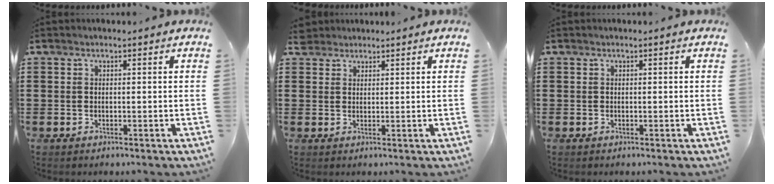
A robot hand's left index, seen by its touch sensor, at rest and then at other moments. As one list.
[{"total": 2.3, "force": [2.0, 1.0, 0.0], "torque": [-0.007, 0.007, 0.041]}, {"total": 0.0}]